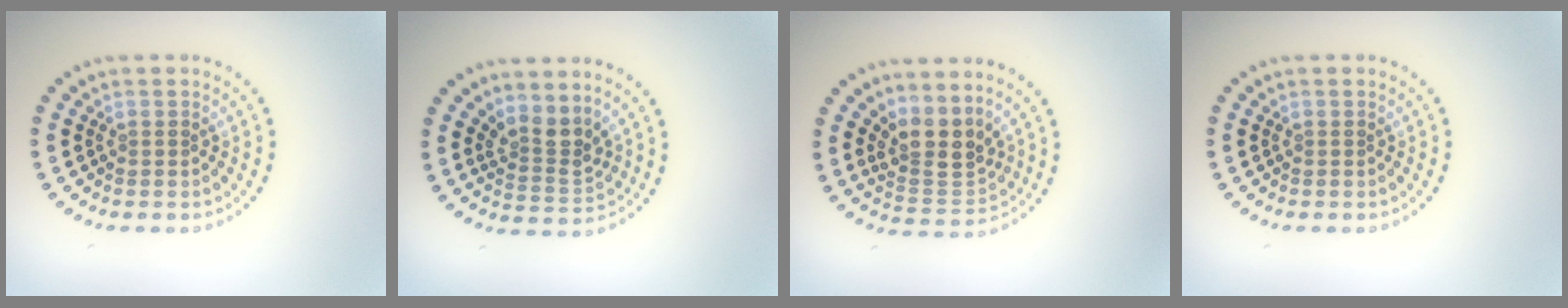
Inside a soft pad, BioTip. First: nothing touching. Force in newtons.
{"total": 2.8, "press": 2.1, "slide": 1.8}
{"total": 3.7, "press": 2.9, "slide": 2.3}
{"total": 0.0}